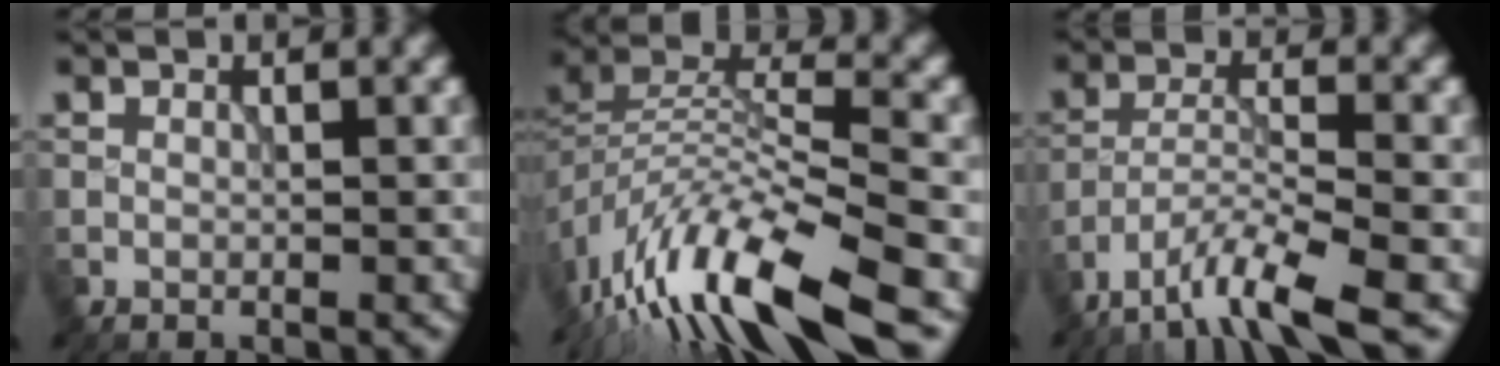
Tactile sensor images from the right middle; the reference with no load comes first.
{"total": 13.3, "force": [-8.6, 4.0, 9.4], "torque": [-0.185, -0.002, -0.156]}
{"total": 6.5, "force": [-4.8, 0.9, 4.3], "torque": [-0.072, -0.003, -0.096]}